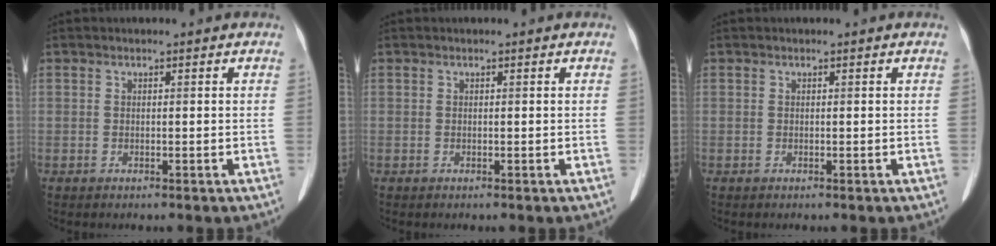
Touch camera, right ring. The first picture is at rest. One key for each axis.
{"total": 0.0}
{"total": 0.0}